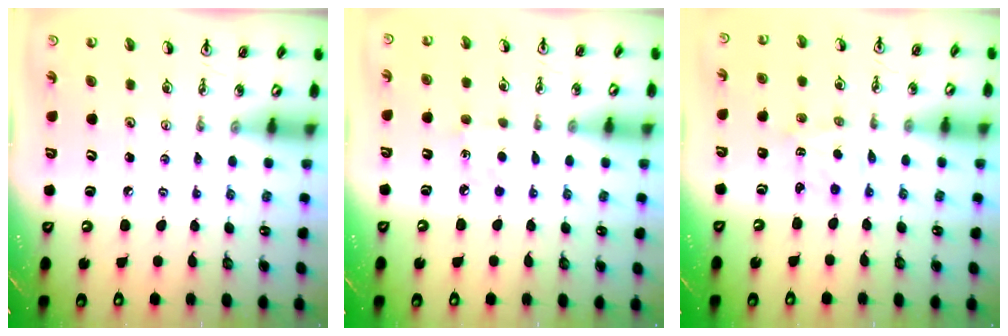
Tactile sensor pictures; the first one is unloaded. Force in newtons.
{"total": 5.1, "press": 5.1, "slide": 0.5}
{"total": 2.1, "press": 2.1, "slide": 0.3}